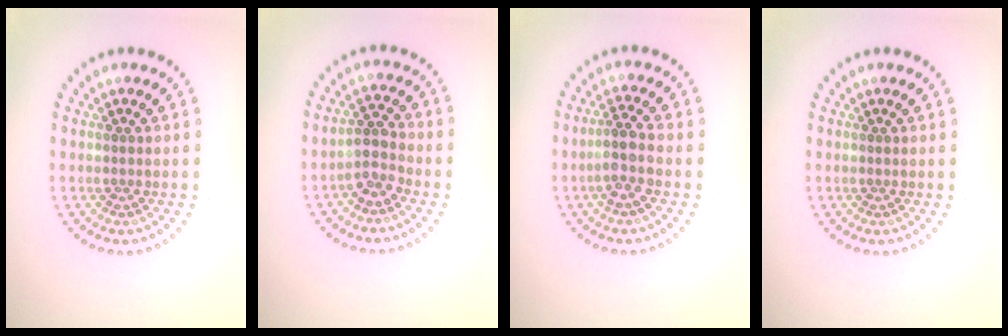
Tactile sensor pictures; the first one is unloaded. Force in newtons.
{"total": 2.2, "press": 1.9, "slide": 1.2}
{"total": 2.5, "press": 2.1, "slide": 1.3}
{"total": 0.0}